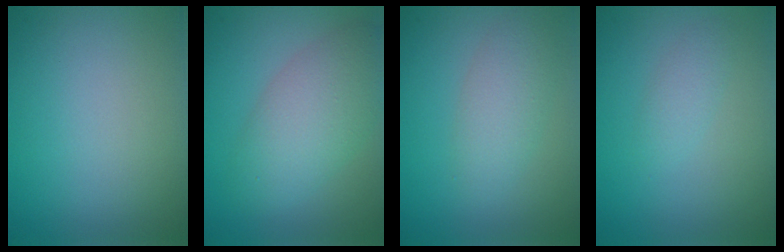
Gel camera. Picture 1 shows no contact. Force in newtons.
{"total": 5.5, "press": 5.5, "slide": 0.3}
{"total": 3.0, "press": 3.0, "slide": 0.1}
{"total": 1.3, "press": 1.3, "slide": 0.1}